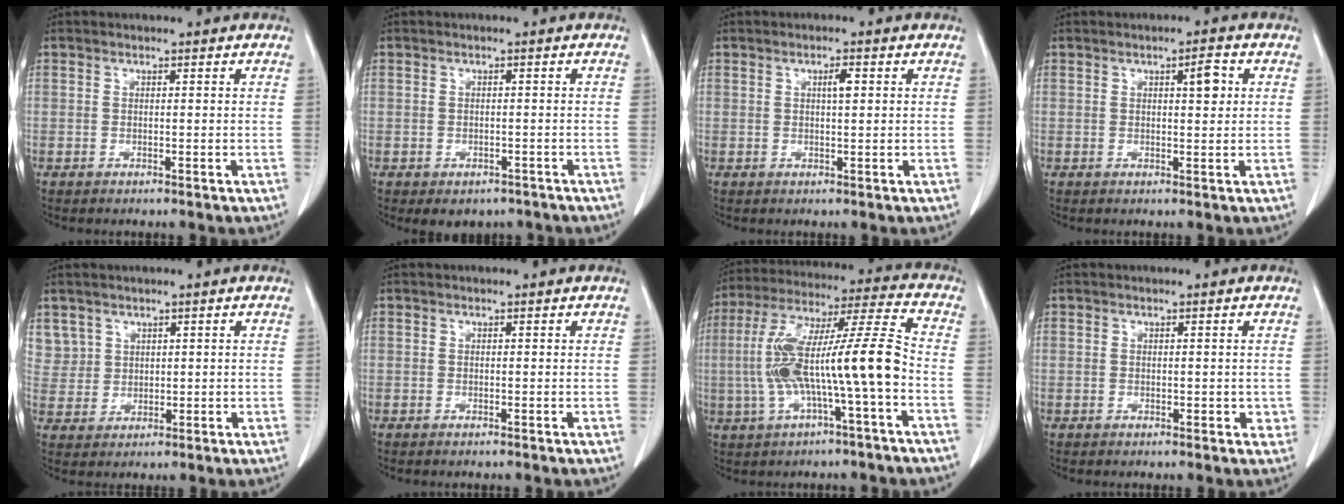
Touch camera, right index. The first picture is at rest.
{"total": 4.5, "force": [-3.3, 2.7, 1.3], "torque": [-0.005, 0.005, -0.037]}
{"total": 1.8, "force": [0.5, 0.3, 1.7], "torque": [-0.029, 0.002, 0.009]}
{"total": 2.9, "force": [0.9, 0.7, 2.6], "torque": [-0.039, 0.001, 0.014]}
{"total": 4.8, "force": [2.7, 4.0, -0.2], "torque": [0.010, 0.006, 0.060]}
{"total": 0.0}
{"total": 15.8, "force": [-2.9, 1.0, 15.5], "torque": [-0.296, 0.028, -0.048]}
{"total": 1.6, "force": [-0.2, 1.0, 1.2], "torque": [-0.010, 0.001, 0.001]}